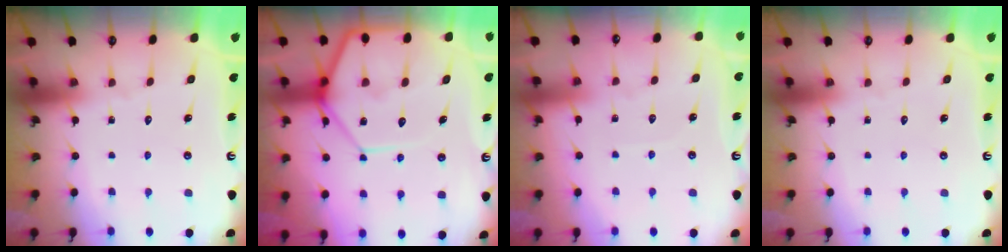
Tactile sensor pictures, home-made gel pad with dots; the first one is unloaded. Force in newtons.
{"total": 15.1, "press": 15.0, "slide": 1.5}
{"total": 2.0, "press": 2.0, "slide": 0.3}
{"total": 0.0}